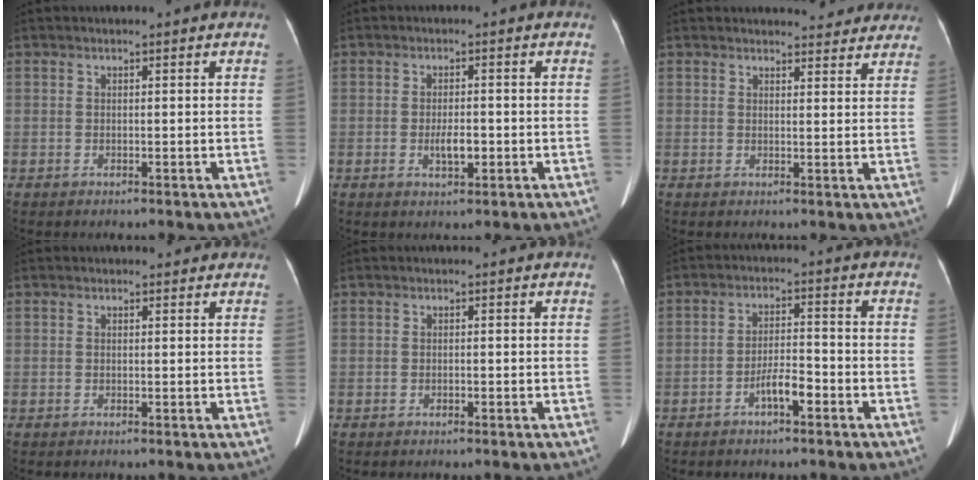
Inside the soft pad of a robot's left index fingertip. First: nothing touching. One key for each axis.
{"total": 3.1, "fx": -0.9, "fy": 1.0, "fz": 2.8, "tx": -0.052, "ty": 0.001, "tz": -0.012}
{"total": 8.4, "fx": 7.9, "fy": 2.4, "fz": 1.8, "tx": 0.004, "ty": 0.000, "tz": 0.072}
{"total": 1.4, "fx": 1.2, "fy": 0.7, "fz": 0.2, "tx": 0.000, "ty": 0.005, "tz": 0.008}
{"total": 0.0}
{"total": 4.2, "fx": -2.4, "fy": 0.9, "fz": 3.2, "tx": -0.061, "ty": 0.008, "tz": -0.045}